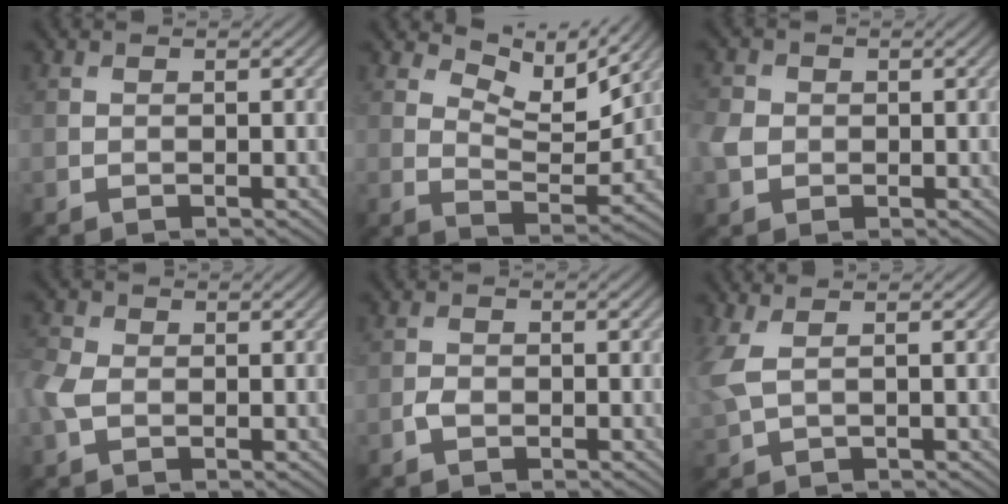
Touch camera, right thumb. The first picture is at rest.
{"total": 7.2, "force": [5.4, 2.4, 4.0], "torque": [-0.080, -0.007, 0.094]}
{"total": 3.0, "force": [-0.2, 2.7, 1.4], "torque": [-0.042, 0.004, -0.009]}
{"total": 3.6, "force": [-0.4, 2.5, 2.4], "torque": [-0.078, 0.001, -0.015]}
{"total": 1.4, "force": [-0.6, 0.9, 0.9], "torque": [-0.019, 0.000, -0.014]}
{"total": 3.7, "force": [1.1, 1.6, 3.2], "torque": [-0.103, 0.006, 0.020]}